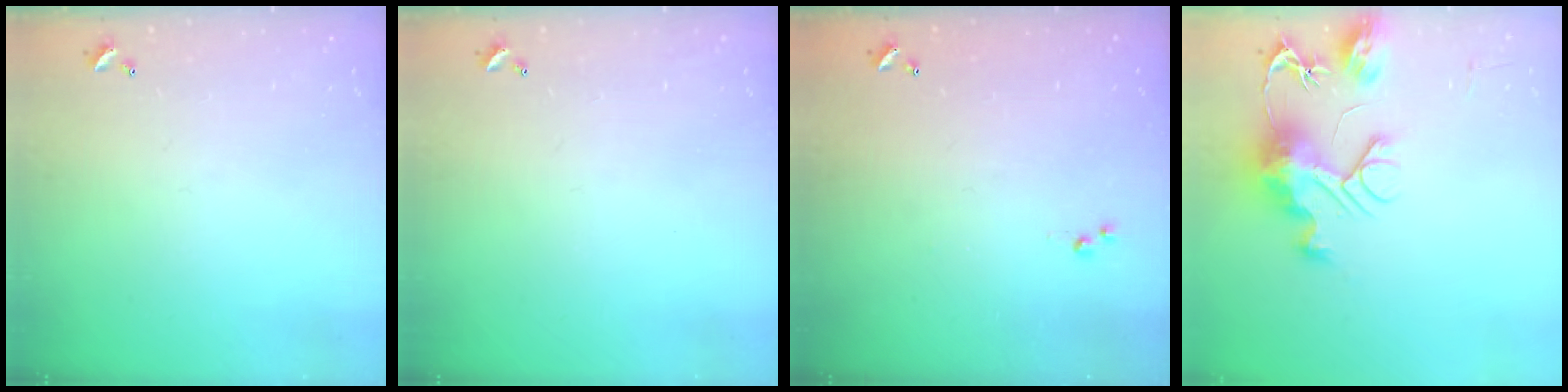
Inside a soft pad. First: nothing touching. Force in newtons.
{"total": 0.0}
{"total": 3.0, "press": 3.0, "slide": 0.4}
{"total": 13.2, "press": 13.2, "slide": 1.1}